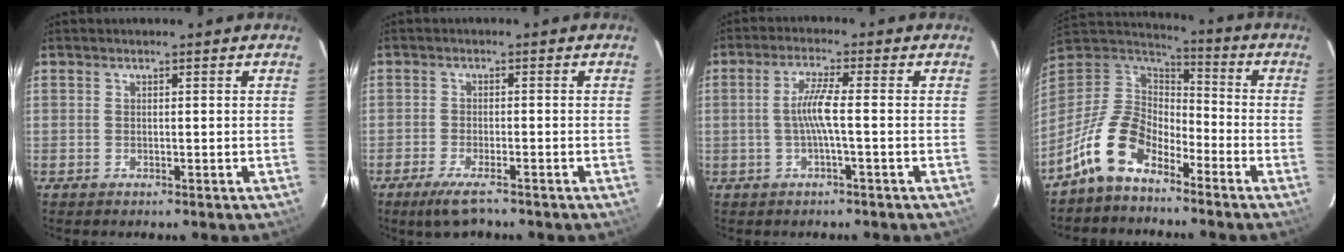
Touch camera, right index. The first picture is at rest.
{"total": 5.4, "force": [-4.1, 1.1, 3.4], "torque": [-0.083, -0.013, -0.076]}
{"total": 4.7, "force": [-0.9, -0.4, 4.6], "torque": [-0.097, 0.002, -0.016]}
{"total": 13.2, "force": [-8.2, 7.2, 7.4], "torque": [-0.158, 0.016, -0.164]}